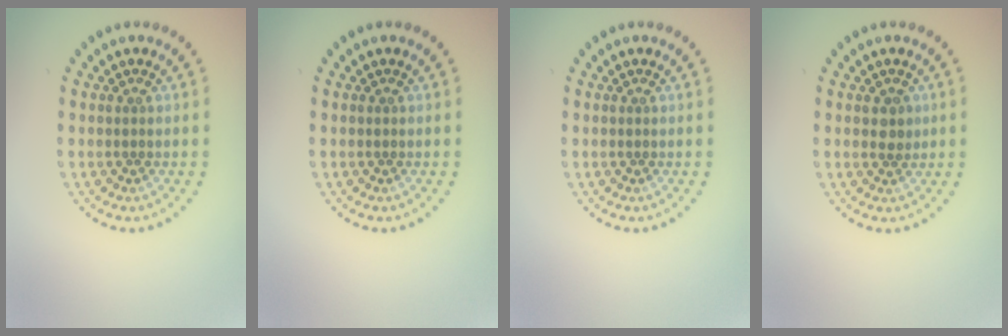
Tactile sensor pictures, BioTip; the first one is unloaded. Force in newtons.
{"total": 0.0}
{"total": 0.0}
{"total": 1.5, "press": 1.4, "slide": 0.3}